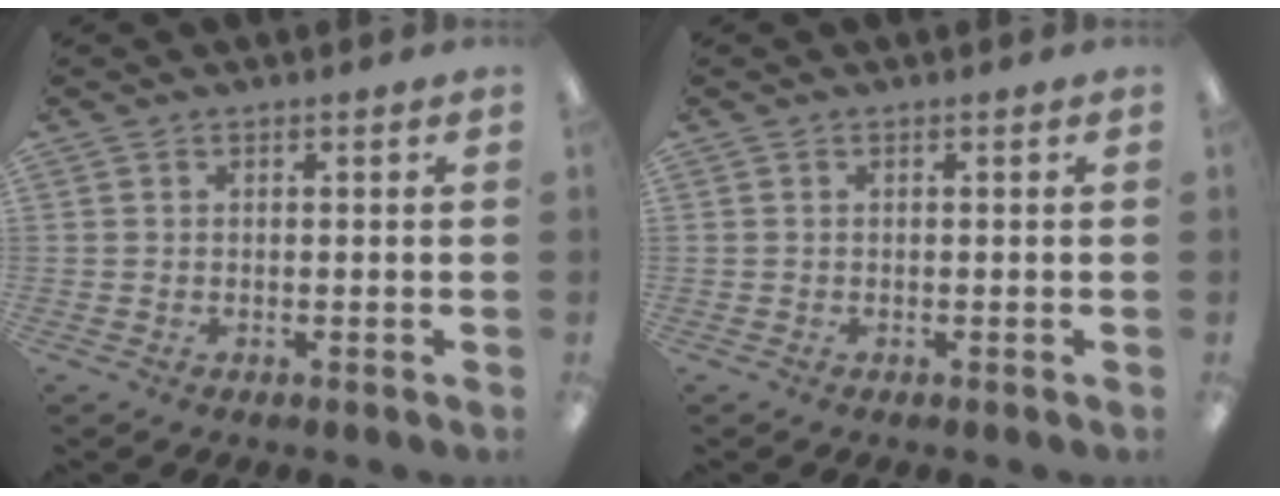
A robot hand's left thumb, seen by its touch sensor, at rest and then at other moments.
{"total": 0.0}